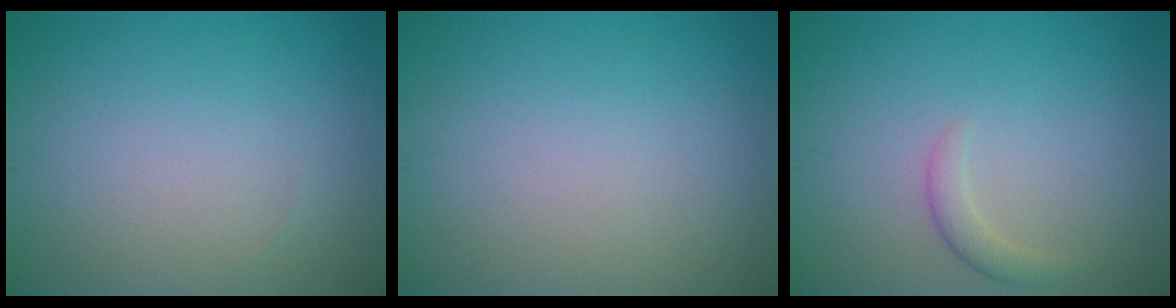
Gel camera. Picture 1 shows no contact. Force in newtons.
{"total": 0.0}
{"total": 1.5, "press": 1.5, "slide": 0.1}